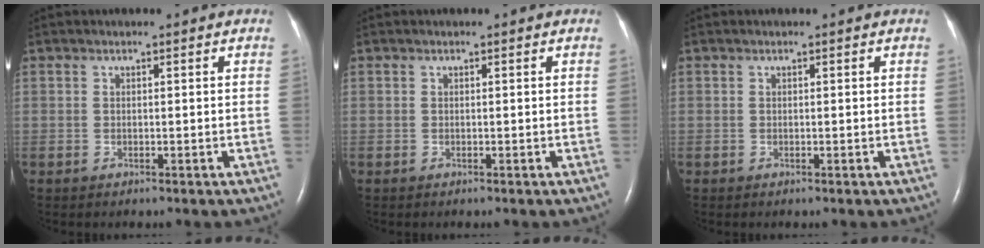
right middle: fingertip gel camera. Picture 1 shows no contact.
{"total": 0.0}
{"total": 0.0}